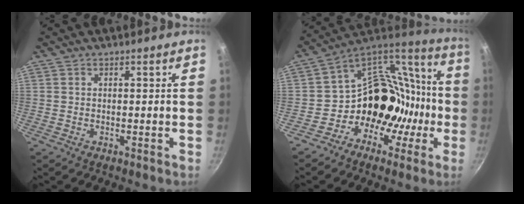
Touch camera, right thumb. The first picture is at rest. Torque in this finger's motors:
{"motor_torque": [1.24, 1.12, 0.77, -0.08, 0.08]}